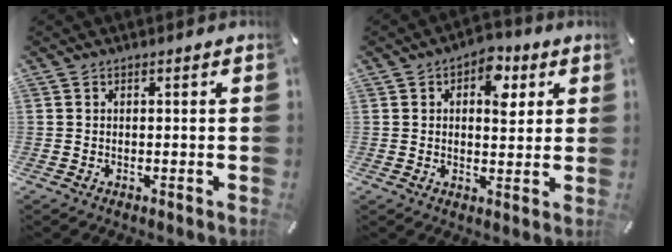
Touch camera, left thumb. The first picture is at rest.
{"total": 9.1, "force": [3.1, 5.5, 6.6], "torque": [-0.072, -0.009, 0.045]}